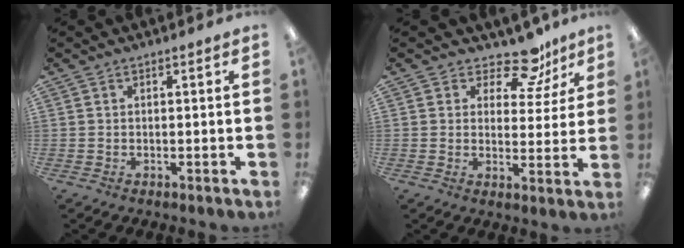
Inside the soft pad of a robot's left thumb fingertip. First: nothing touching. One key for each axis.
{"total": 10.4, "fx": 8.2, "fy": 4.8, "fz": 4.3, "tx": -0.061, "ty": -0.054, "tz": 0.146}